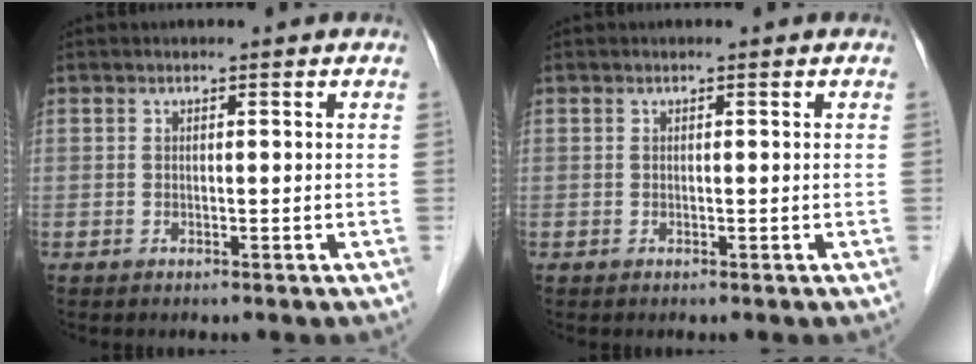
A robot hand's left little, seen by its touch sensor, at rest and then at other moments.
{"total": 0.0}